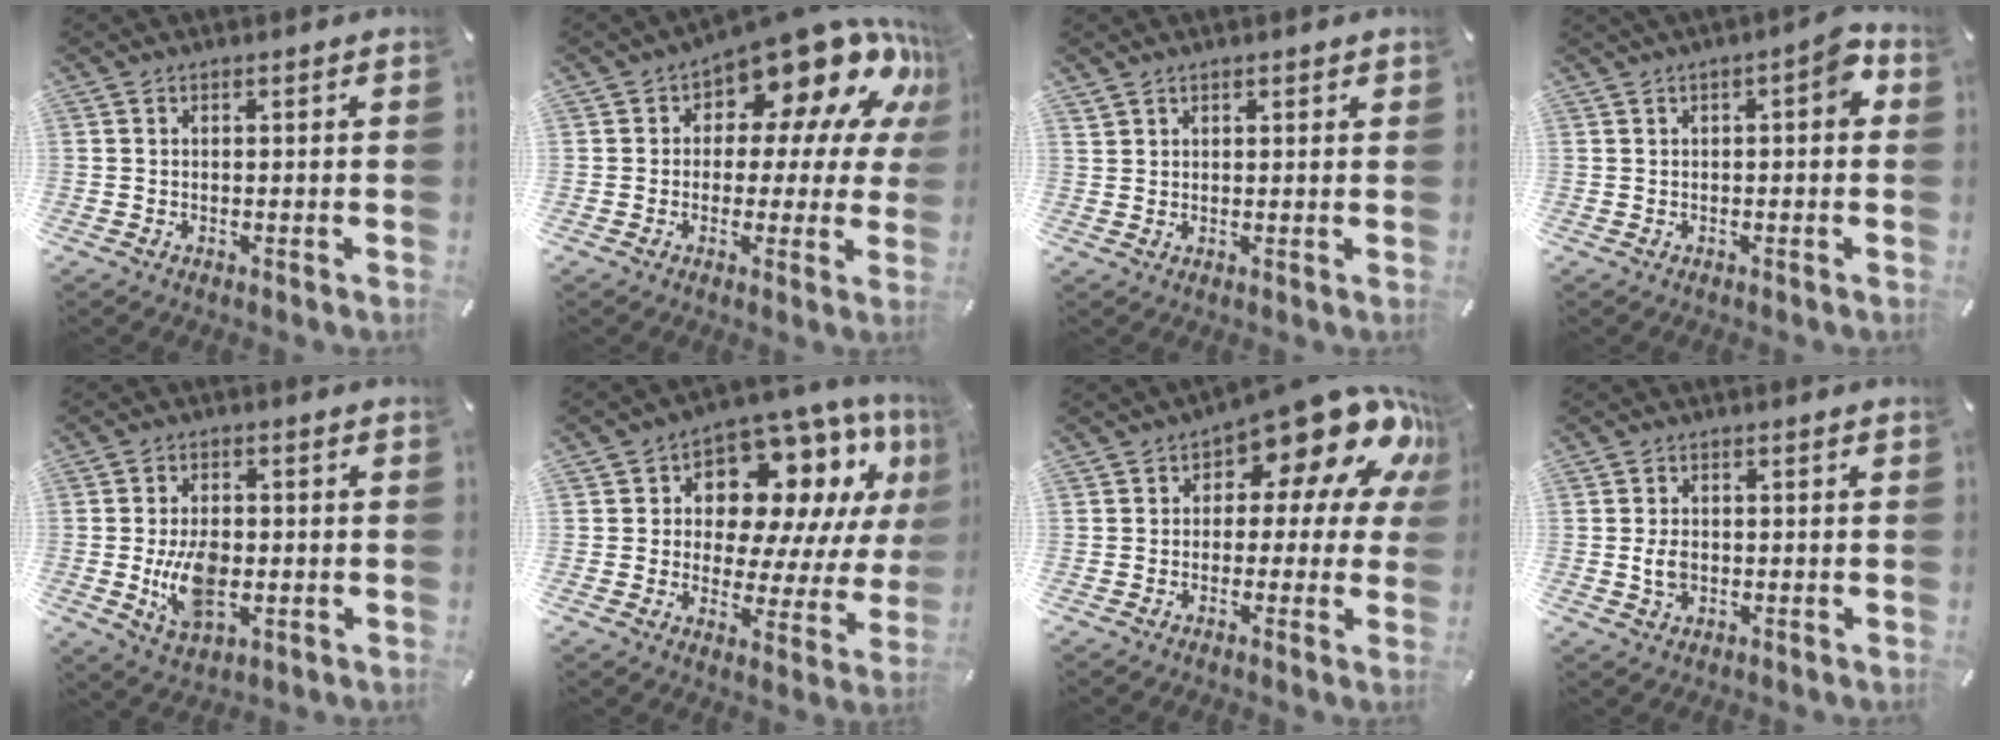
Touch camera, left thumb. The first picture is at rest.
{"total": 16.7, "force": [10.3, 8.3, 10.3], "torque": [-0.146, -0.084, 0.174]}
{"total": 1.7, "force": [1.3, 1.0, 0.3], "torque": [-0.006, -0.002, 0.027]}
{"total": 5.4, "force": [0.9, 2.1, 4.8], "torque": [-0.067, 0.006, 0.010]}
{"total": 10.3, "force": [-1.3, 6.5, 7.9], "torque": [-0.154, -0.005, -0.021]}
{"total": 14.3, "force": [8.3, 8.5, 7.9], "torque": [-0.121, -0.068, 0.143]}
{"total": 16.8, "force": [9.0, 7.8, 11.9], "torque": [-0.158, -0.071, 0.148]}
{"total": 3.6, "force": [-0.2, 2.7, 2.4], "torque": [-0.043, 0.000, -0.006]}